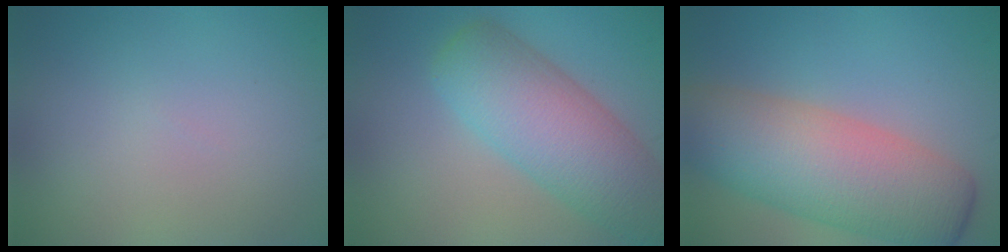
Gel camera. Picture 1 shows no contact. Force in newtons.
{"total": 8.4, "press": 8.4, "slide": 0.4}
{"total": 9.9, "press": 9.9, "slide": 0.5}